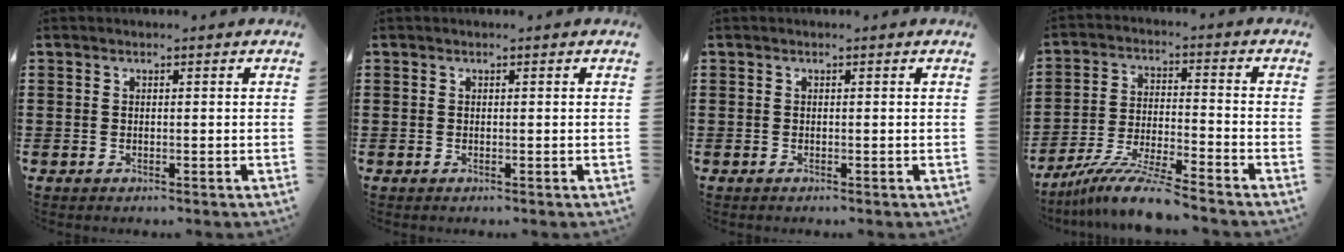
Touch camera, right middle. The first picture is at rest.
{"total": 0.0}
{"total": 0.0}
{"total": 8.9, "force": [-7.9, 0.1, 4.2], "torque": [-0.083, -0.002, -0.152]}